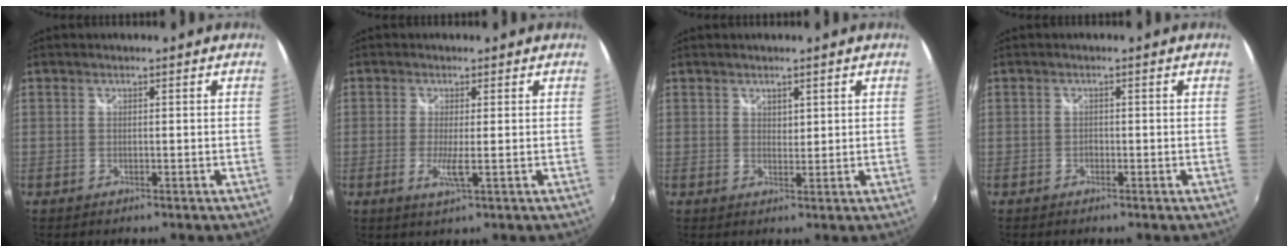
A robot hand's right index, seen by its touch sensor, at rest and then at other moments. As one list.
[{"total": 3.2, "force": [-0.5, -0.1, 3.1], "torque": [-0.067, -0.006, -0.010]}, {"total": 1.6, "force": [1.2, 1.0, 0.5], "torque": [-0.003, 0.001, 0.020]}, {"total": 0.7, "force": [-0.6, 0.5, 0.1], "torque": [-0.003, 0.002, -0.009]}]